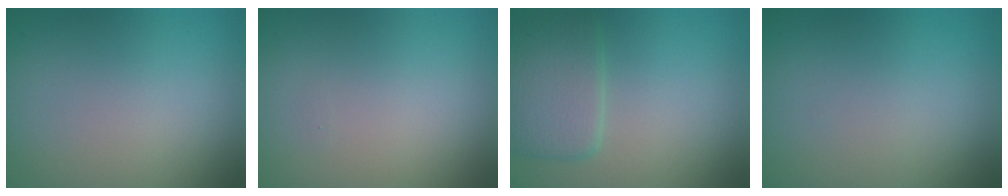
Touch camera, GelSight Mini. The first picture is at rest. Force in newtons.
{"total": 0.0}
{"total": 3.4, "press": 3.4, "slide": 0.4}
{"total": 0.0}